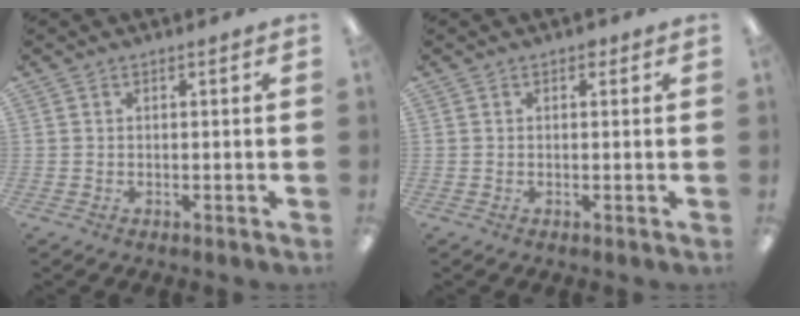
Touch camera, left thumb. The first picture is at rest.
{"total": 0.9, "force": [0.5, 0.6, 0.4], "torque": [-0.001, 0.000, 0.007]}